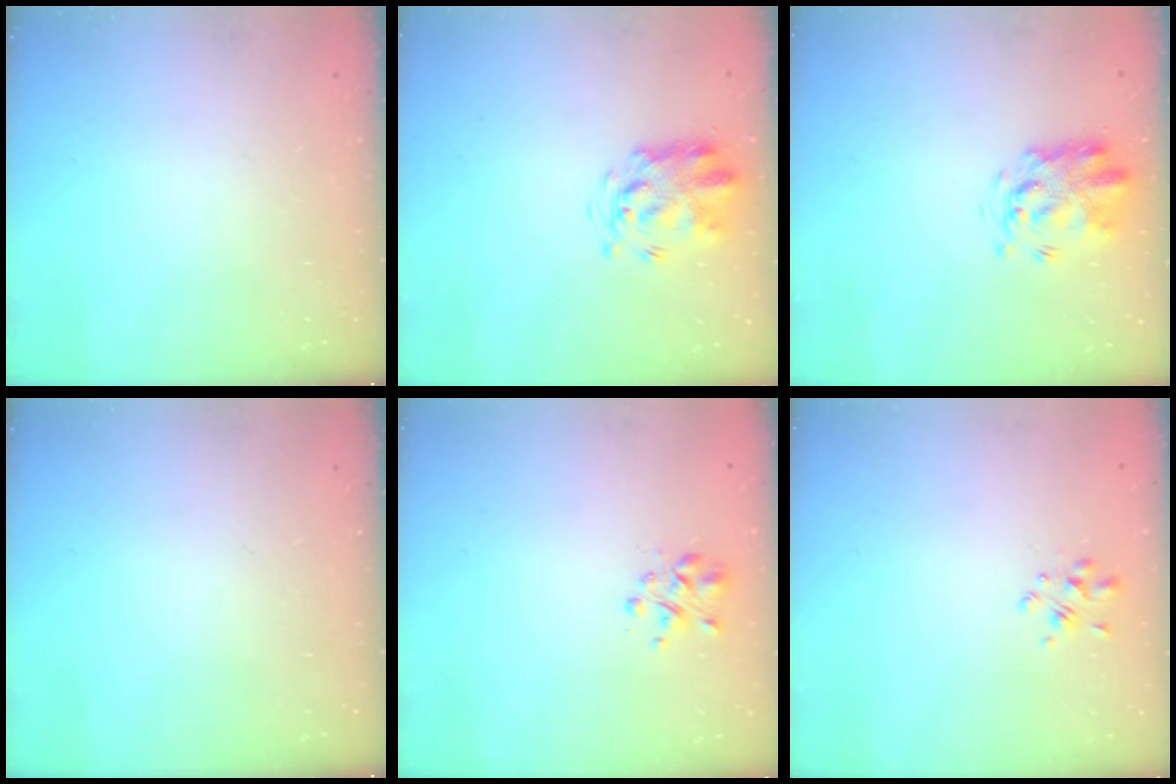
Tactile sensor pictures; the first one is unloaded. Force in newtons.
{"total": 3.6, "press": 3.5, "slide": 0.7}
{"total": 3.4, "press": 3.3, "slide": 0.7}
{"total": 0.0}
{"total": 2.3, "press": 2.2, "slide": 0.4}
{"total": 2.4, "press": 2.2, "slide": 0.9}